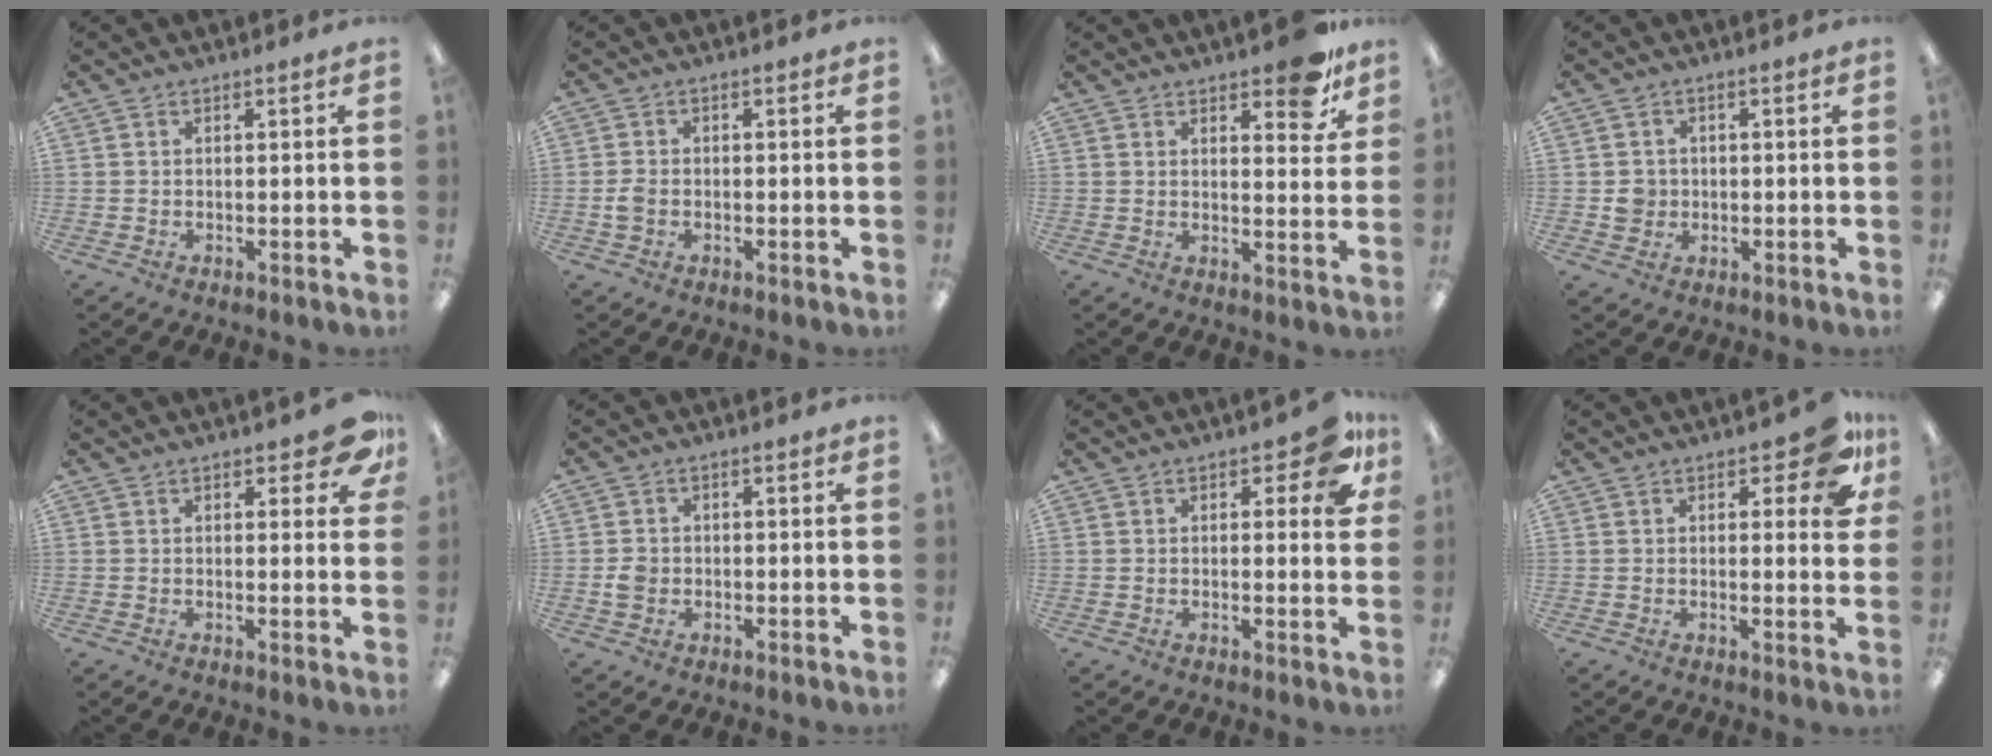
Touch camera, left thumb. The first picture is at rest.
{"total": 2.6, "force": [-0.7, 1.6, 1.9], "torque": [-0.034, 0.005, -0.012]}
{"total": 9.1, "force": [6.7, 3.5, 5.1], "torque": [-0.054, -0.039, 0.111]}
{"total": 3.6, "force": [-0.5, 3.4, 1.0], "torque": [-0.012, 0.003, -0.011]}
{"total": 6.9, "force": [3.9, 2.6, 5.0], "torque": [-0.054, -0.018, 0.063]}
{"total": 2.8, "force": [-0.6, 2.4, 1.3], "torque": [-0.023, 0.005, -0.012]}
{"total": 8.5, "force": [3.8, 3.5, 6.8], "torque": [-0.076, -0.014, 0.059]}
{"total": 10.1, "force": [5.0, 3.9, 7.9], "torque": [-0.090, -0.023, 0.081]}